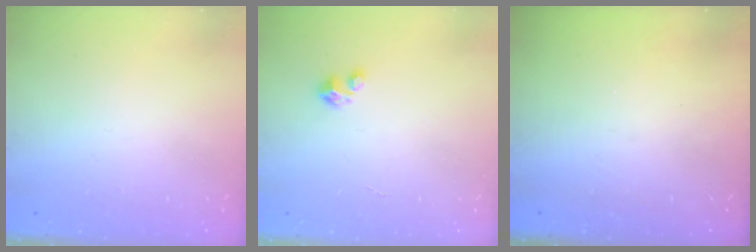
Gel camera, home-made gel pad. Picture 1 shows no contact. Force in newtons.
{"total": 1.8, "press": 1.8, "slide": 0.1}
{"total": 0.0}